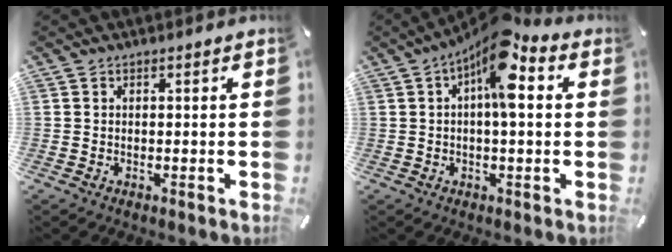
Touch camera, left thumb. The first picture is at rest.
{"total": 10.6, "force": [3.2, 3.8, 9.4], "torque": [-0.148, -0.016, 0.052]}